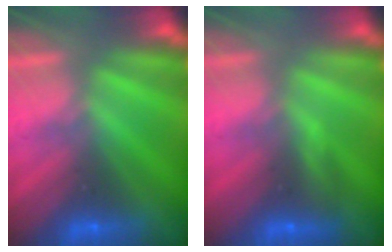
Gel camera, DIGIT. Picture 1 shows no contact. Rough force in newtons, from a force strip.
{"total": 3.1}